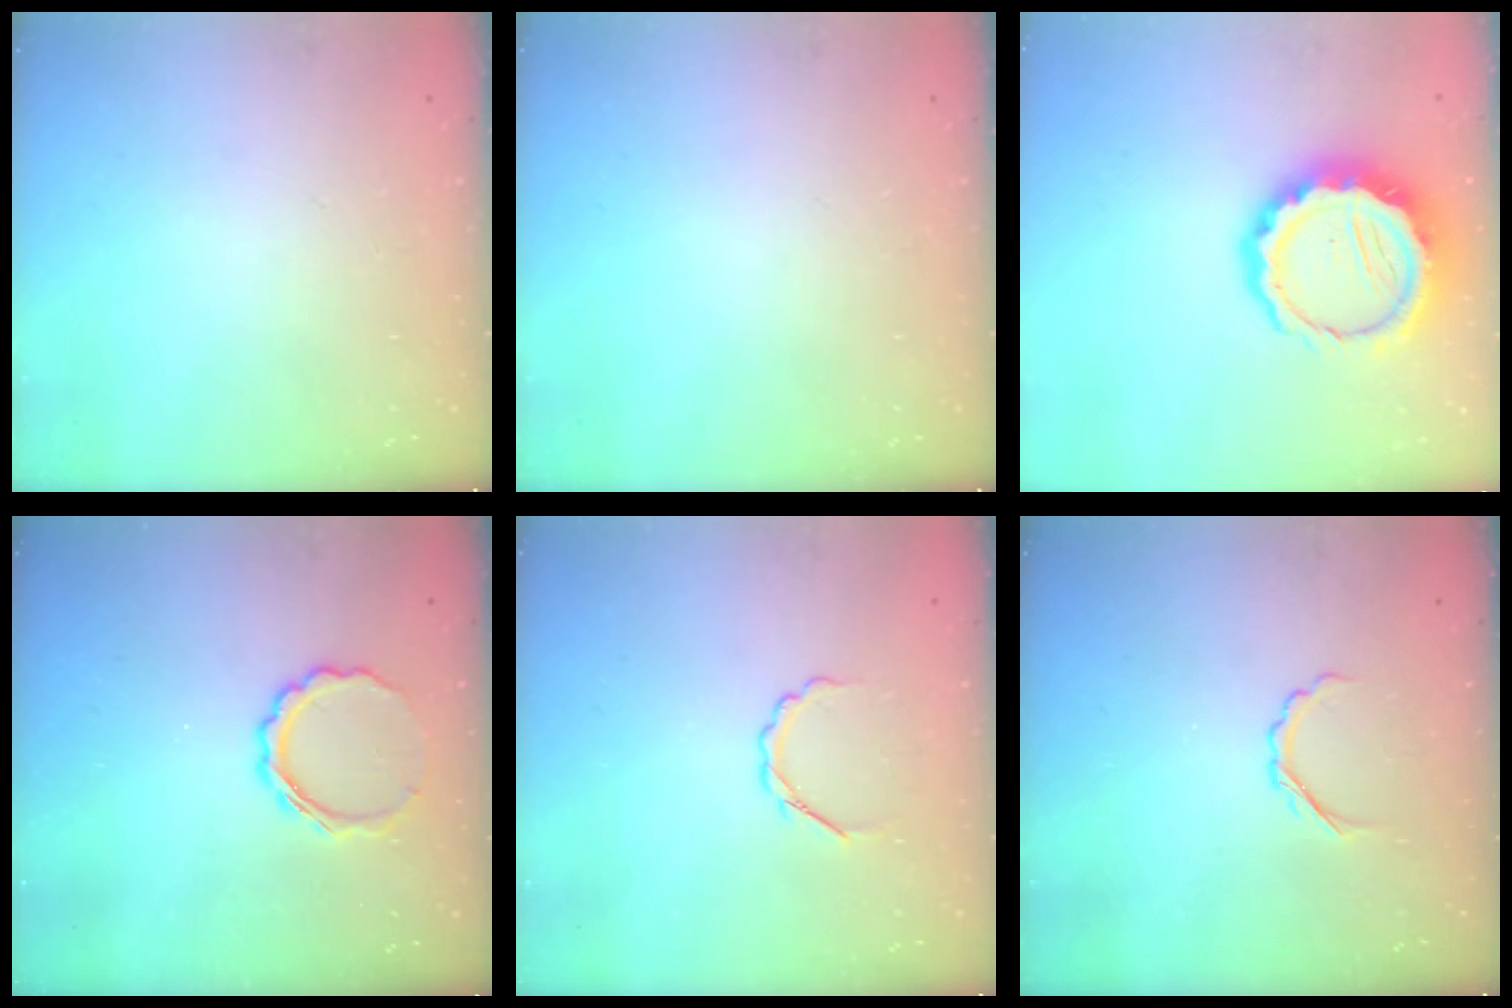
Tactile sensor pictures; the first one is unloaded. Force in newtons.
{"total": 0.0}
{"total": 13.6, "press": 13.3, "slide": 2.9}
{"total": 7.8, "press": 7.7, "slide": 1.3}
{"total": 3.4, "press": 3.2, "slide": 1.0}
{"total": 2.9, "press": 2.8, "slide": 0.9}